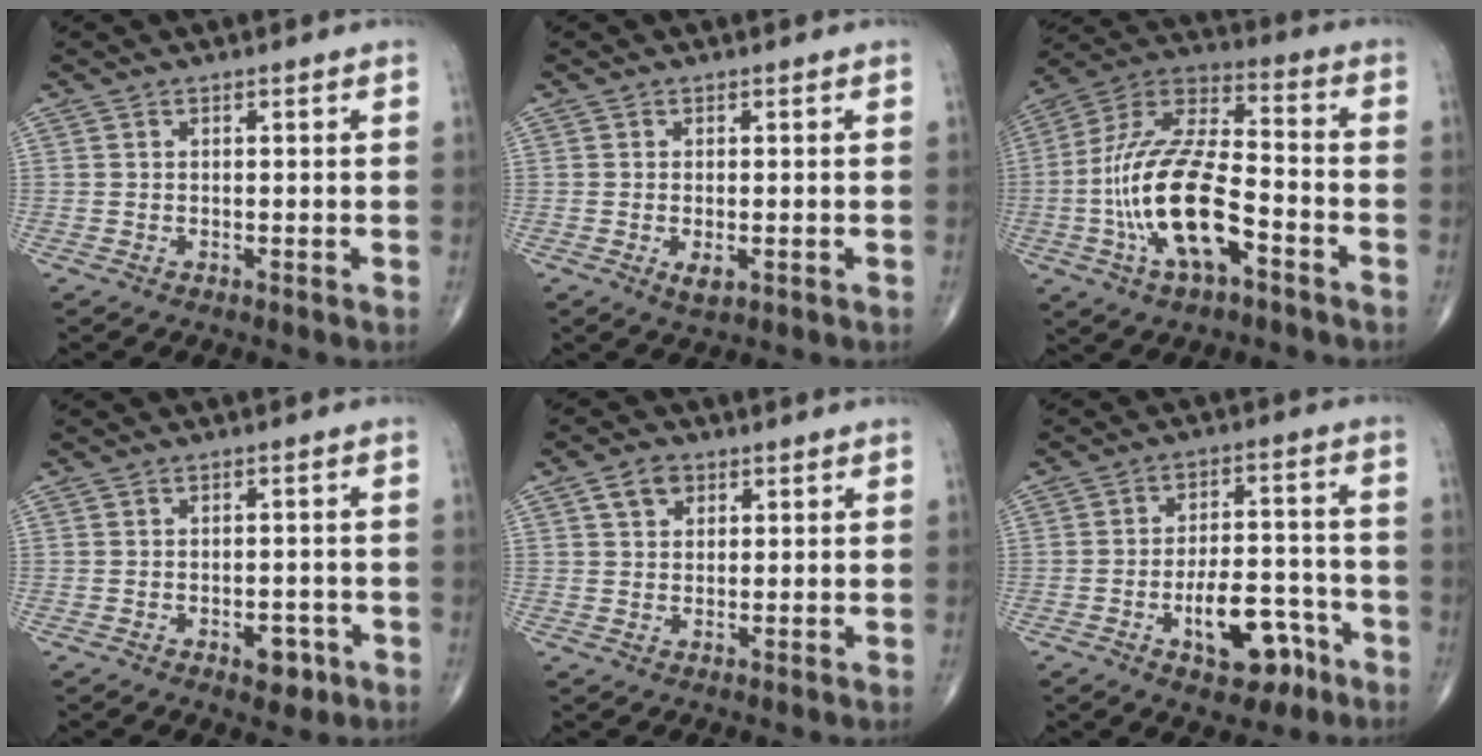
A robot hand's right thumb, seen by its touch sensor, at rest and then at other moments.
{"total": 1.8, "force": [-0.5, 0.8, 1.5], "torque": [-0.026, -0.003, -0.007]}
{"total": 19.8, "force": [-6.2, 8.5, 16.8], "torque": [-0.332, 0.041, -0.111]}
{"total": 7.9, "force": [-3.7, 4.4, 5.4], "torque": [-0.047, 0.026, -0.043]}
{"total": 3.4, "force": [1.7, 2.5, 1.6], "torque": [-0.016, -0.002, 0.028]}
{"total": 11.7, "force": [-5.4, 6.0, 8.5], "torque": [-0.108, 0.044, -0.077]}